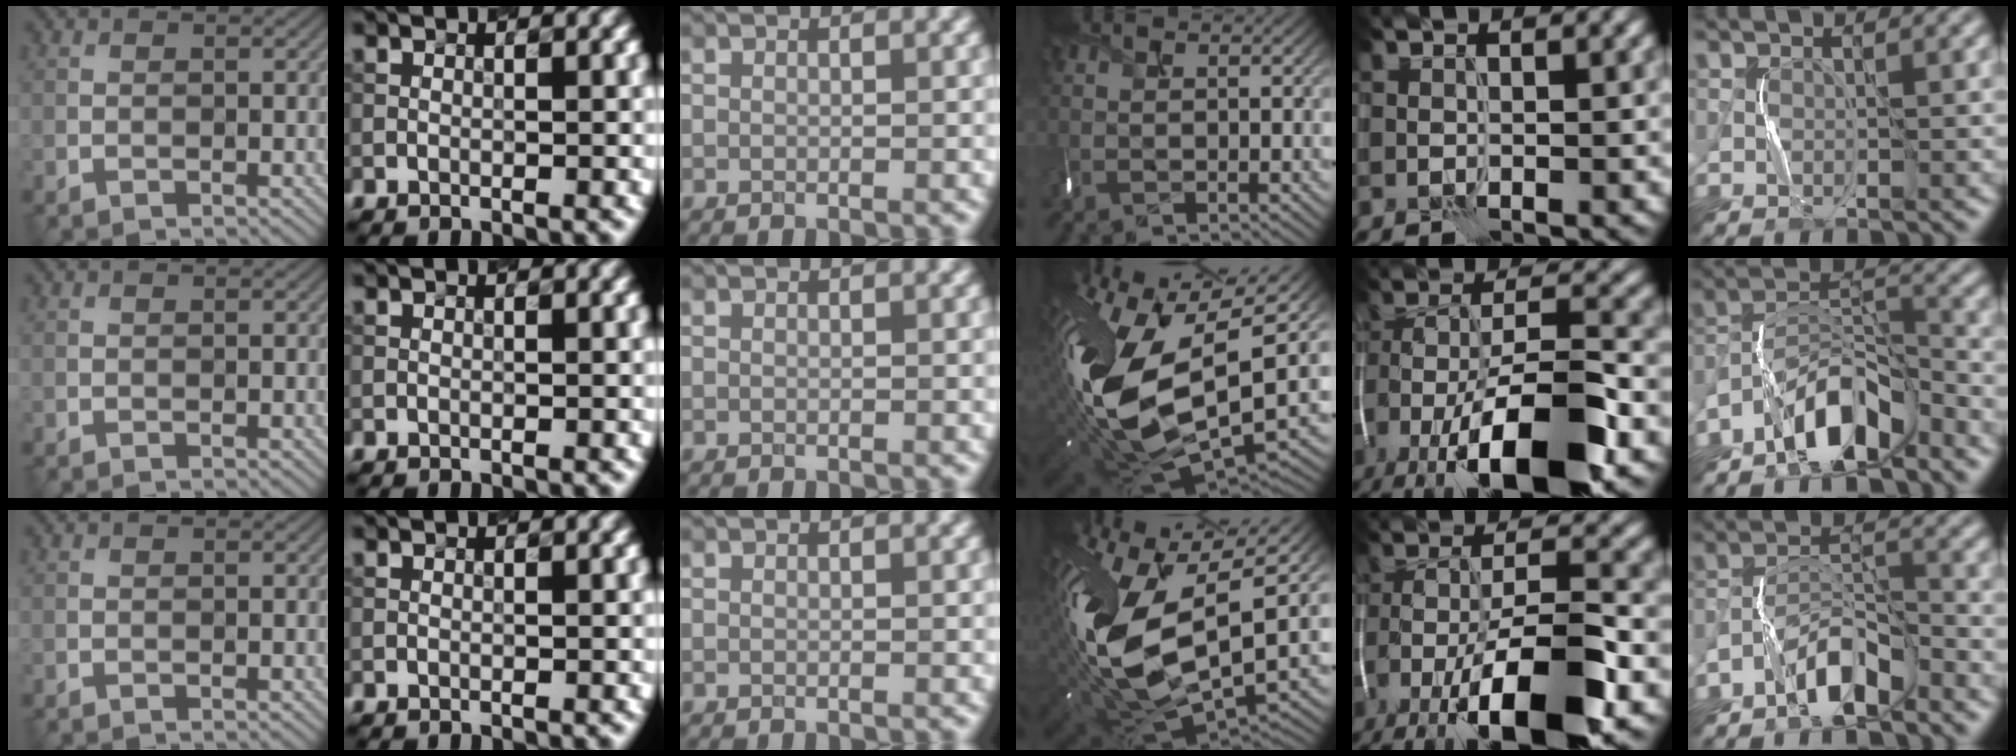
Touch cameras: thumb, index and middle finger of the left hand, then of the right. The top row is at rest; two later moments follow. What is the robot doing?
{"motion": "shake", "object": "box of matches"}